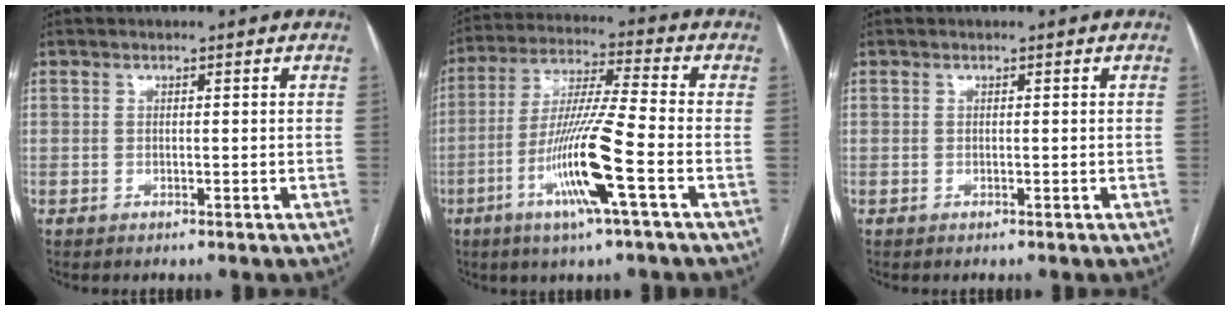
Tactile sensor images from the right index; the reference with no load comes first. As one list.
[{"total": 13.2, "force": [-5.1, -0.6, 12.2], "torque": [-0.243, -0.012, -0.100]}, {"total": 0.0}]